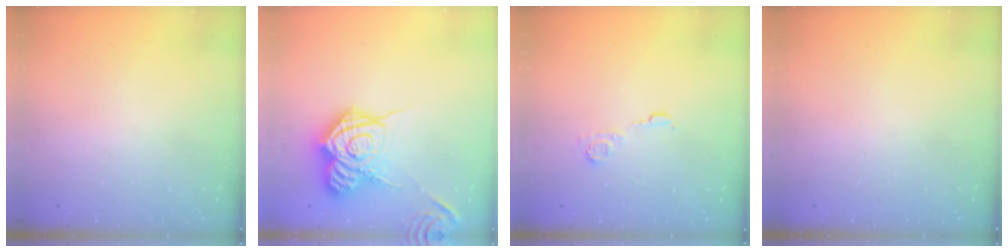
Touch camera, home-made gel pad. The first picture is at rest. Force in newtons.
{"total": 18.9, "press": 18.9, "slide": 1.5}
{"total": 6.0, "press": 6.0, "slide": 0.4}
{"total": 0.0}